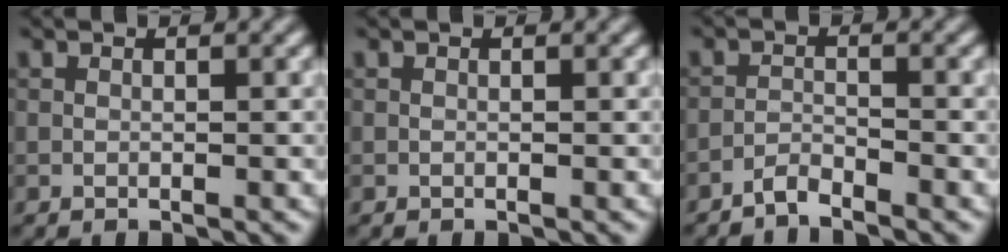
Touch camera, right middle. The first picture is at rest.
{"total": 0.0}
{"total": 1.6, "force": [-1.6, -0.2, 0.0], "torque": [-0.001, 0.013, -0.030]}